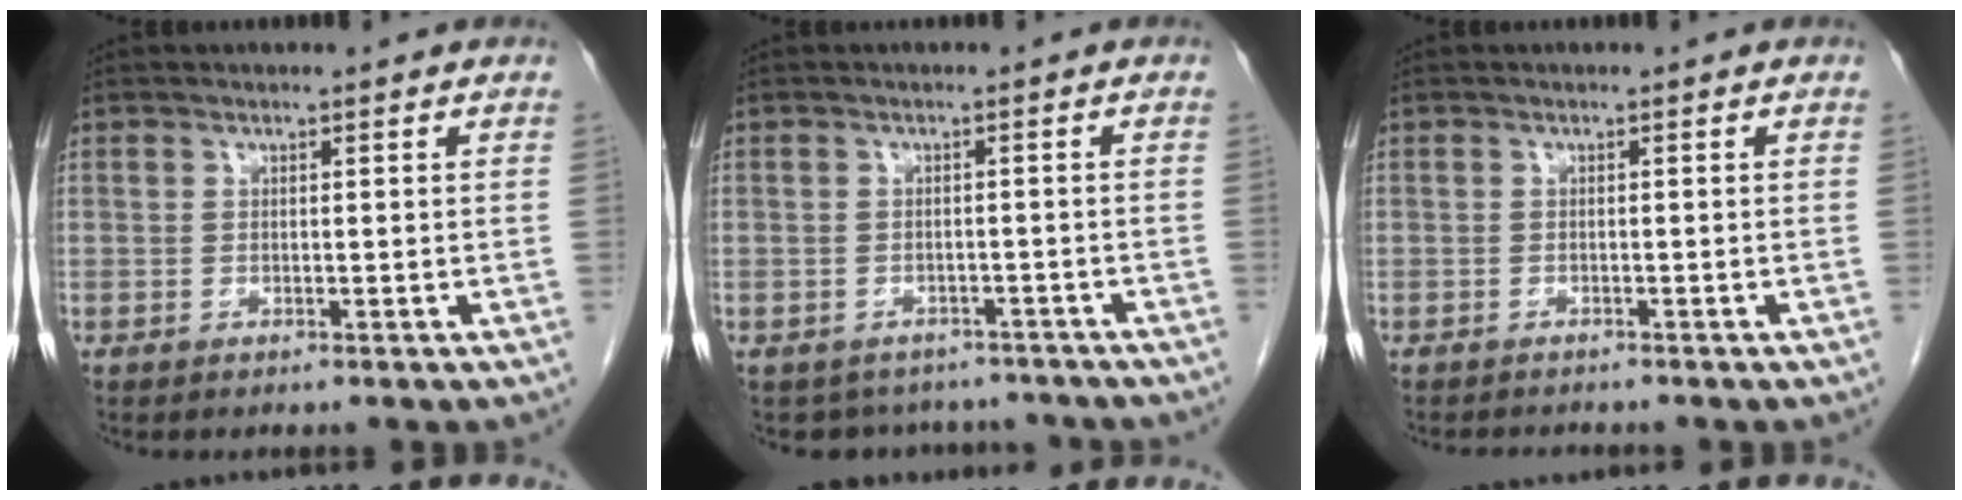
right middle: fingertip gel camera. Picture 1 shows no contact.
{"total": 7.5, "force": [-6.5, 3.7, 0.7], "torque": [-0.002, 0.015, -0.068]}
{"total": 1.9, "force": [-1.9, 0.4, 0.3], "torque": [-0.006, -0.005, -0.025]}